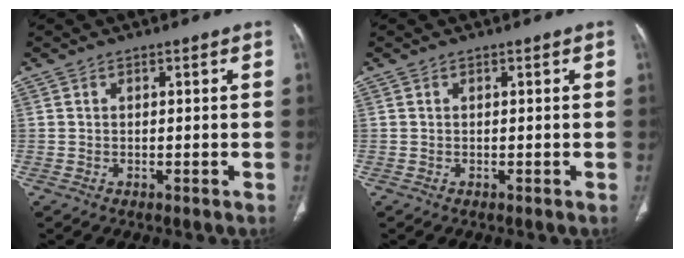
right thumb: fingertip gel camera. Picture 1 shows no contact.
{"total": 0.0}